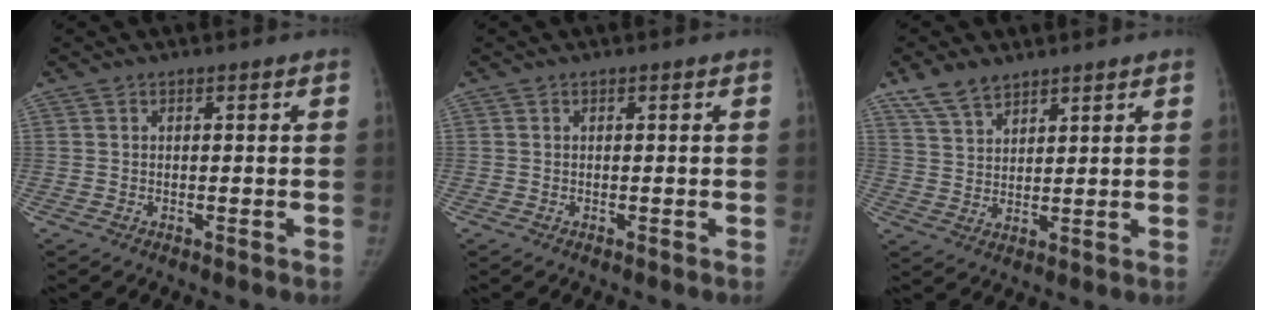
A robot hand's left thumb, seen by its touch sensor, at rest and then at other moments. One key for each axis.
{"total": 0.0}
{"total": 6.5, "fx": 5.0, "fy": 3.2, "fz": 2.7, "tx": -0.039, "ty": -0.019, "tz": 0.104}